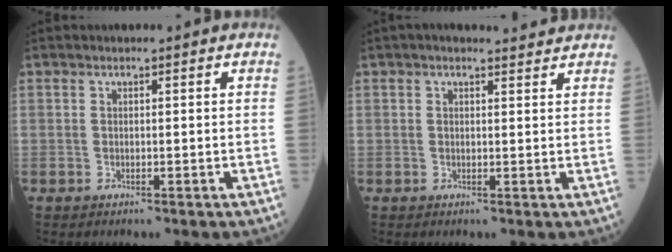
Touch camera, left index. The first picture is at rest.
{"total": 4.0, "force": [3.7, 0.8, 1.4], "torque": [-0.017, 0.013, 0.042]}